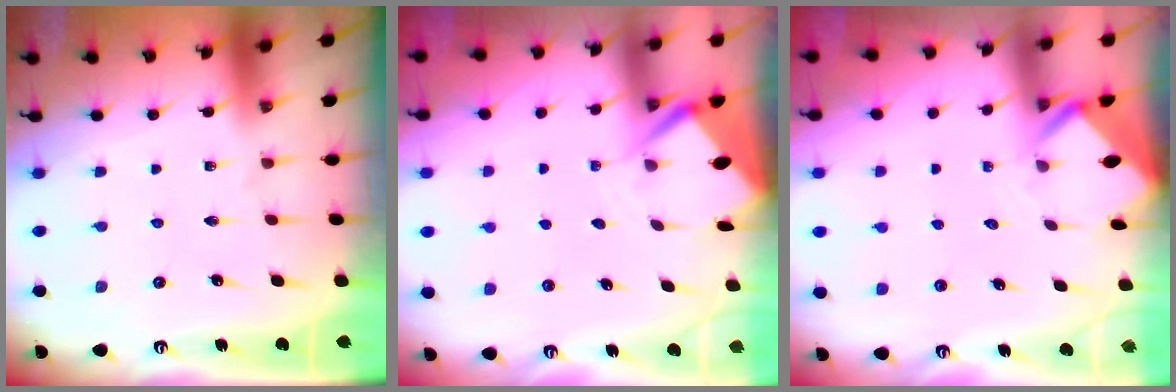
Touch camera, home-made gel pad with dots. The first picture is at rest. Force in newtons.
{"total": 3.5, "press": 3.5, "slide": 0.3}
{"total": 2.7, "press": 2.7, "slide": 0.1}